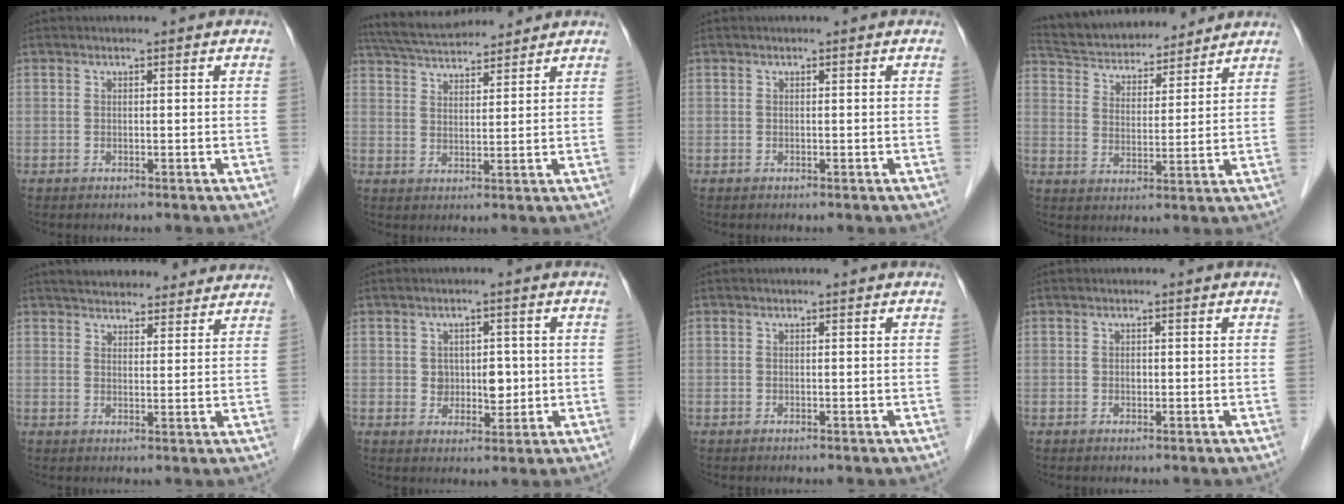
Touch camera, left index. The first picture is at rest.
{"total": 10.3, "force": [9.7, 1.4, 3.2], "torque": [-0.065, 0.029, 0.162]}
{"total": 0.0}
{"total": 16.3, "force": [15.1, 4.1, 4.8], "torque": [-0.087, 0.028, 0.244]}
{"total": 15.7, "force": [14.4, 4.3, 4.7], "torque": [-0.053, 0.032, 0.188]}
{"total": 4.0, "force": [0.2, 3.0, 2.7], "torque": [-0.035, 0.007, 0.010]}
{"total": 0.0}
{"total": 0.6, "force": [0.0, 0.4, 0.4], "torque": [-0.008, 0.001, -0.001]}